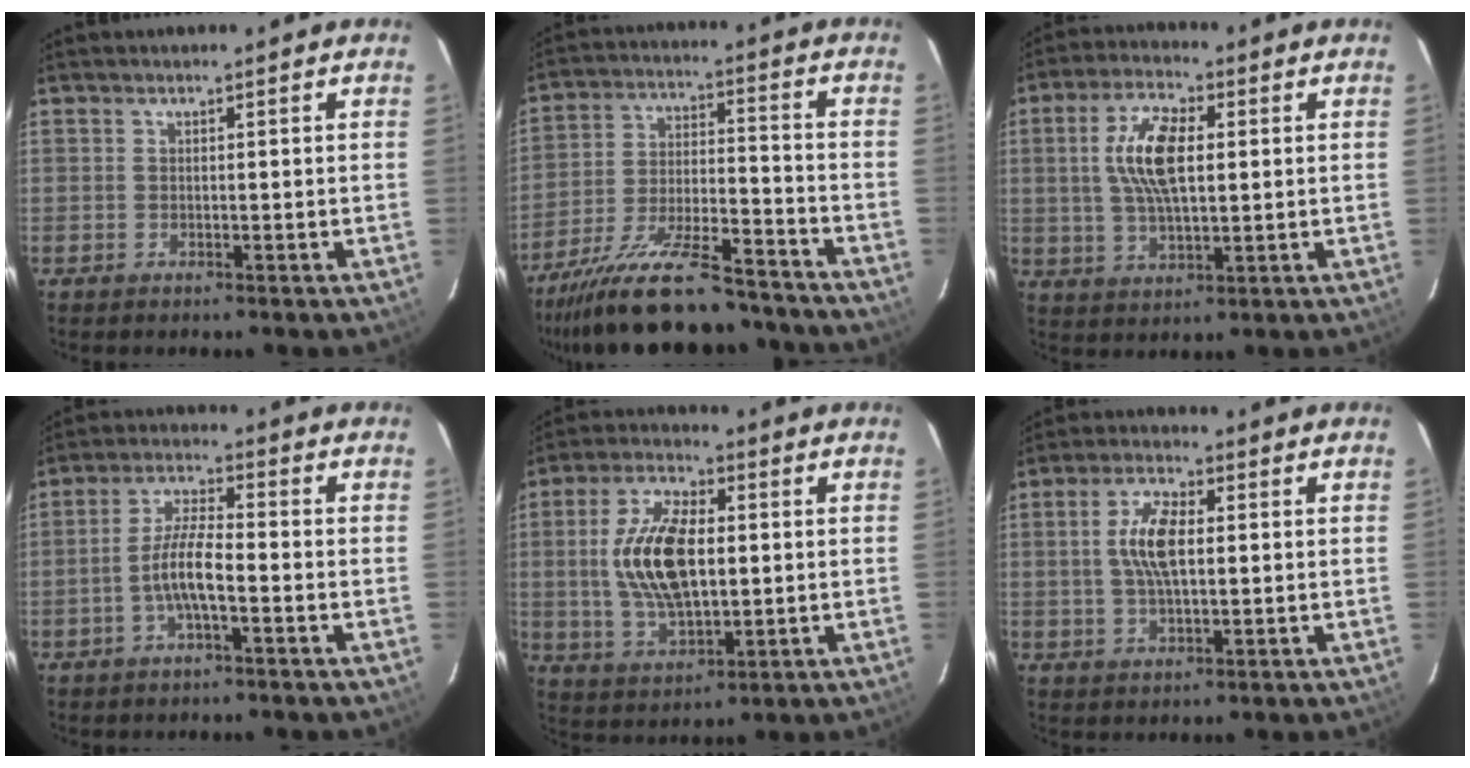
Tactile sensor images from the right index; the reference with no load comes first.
{"total": 21.8, "force": [-18.7, 4.8, 10.2], "torque": [-0.192, -0.029, -0.284]}
{"total": 10.7, "force": [1.7, 4.5, 9.5], "torque": [-0.186, 0.012, 0.033]}
{"total": 6.9, "force": [-2.4, 1.3, 6.3], "torque": [-0.130, 0.008, -0.046]}
{"total": 14.5, "force": [0.8, 7.1, 12.6], "torque": [-0.248, 0.006, 0.021]}
{"total": 7.8, "force": [0.8, 3.2, 7.1], "torque": [-0.138, 0.010, 0.014]}